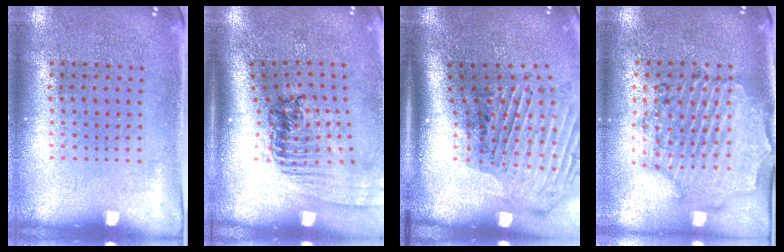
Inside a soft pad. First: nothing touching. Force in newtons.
{"total": 1.7, "press": 1.5, "slide": 0.7}
{"total": 2.9, "press": 2.1, "slide": 2.0}
{"total": 1.6, "press": 1.6, "slide": 0.3}